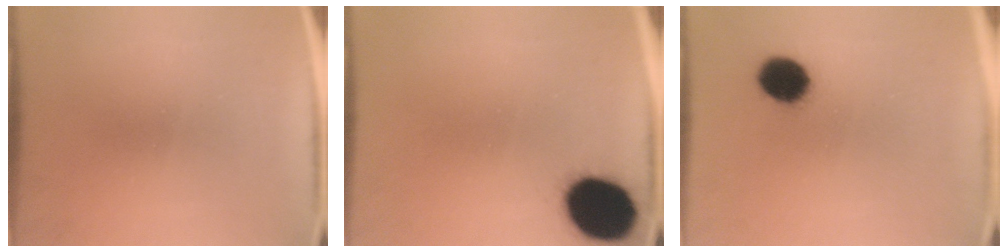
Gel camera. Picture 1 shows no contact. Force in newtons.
{"total": 18.3}
{"total": 8.9}